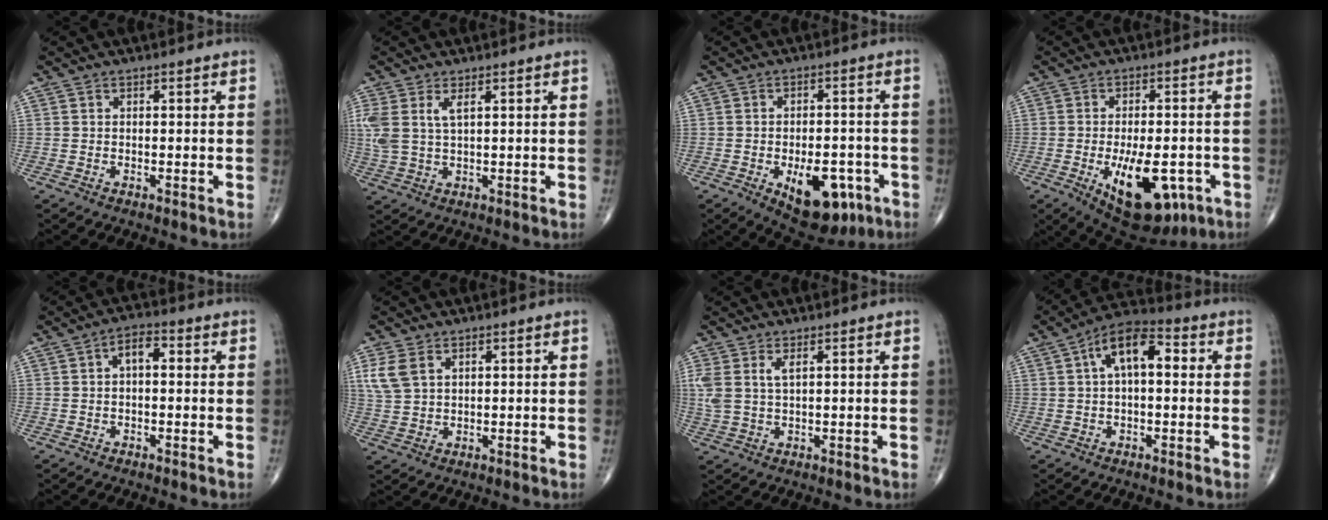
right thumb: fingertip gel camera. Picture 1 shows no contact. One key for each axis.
{"total": 6.1, "fx": 2.1, "fy": 2.7, "fz": 5.0, "tx": -0.132, "ty": 0.007, "tz": 0.050}
{"total": 13.3, "fx": -5.3, "fy": 7.0, "fz": 10.0, "tx": -0.115, "ty": 0.016, "tz": -0.062}
{"total": 16.6, "fx": -5.9, "fy": 8.1, "fz": 13.2, "tx": -0.187, "ty": 0.003, "tz": -0.067}
{"total": 3.9, "fx": 0.3, "fy": 2.1, "fz": 3.3, "tx": -0.043, "ty": 0.016, "tz": -0.003}
{"total": 5.3, "fx": 2.3, "fy": 3.3, "fz": 3.5, "tx": -0.078, "ty": -0.001, "tz": 0.054}
{"total": 4.5, "fx": 1.7, "fy": 1.9, "fz": 3.7, "tx": -0.097, "ty": 0.007, "tz": 0.043}
{"total": 10.0, "fx": 2.0, "fy": 5.0, "fz": 8.5, "tx": -0.138, "ty": 0.034, "tz": 0.019}